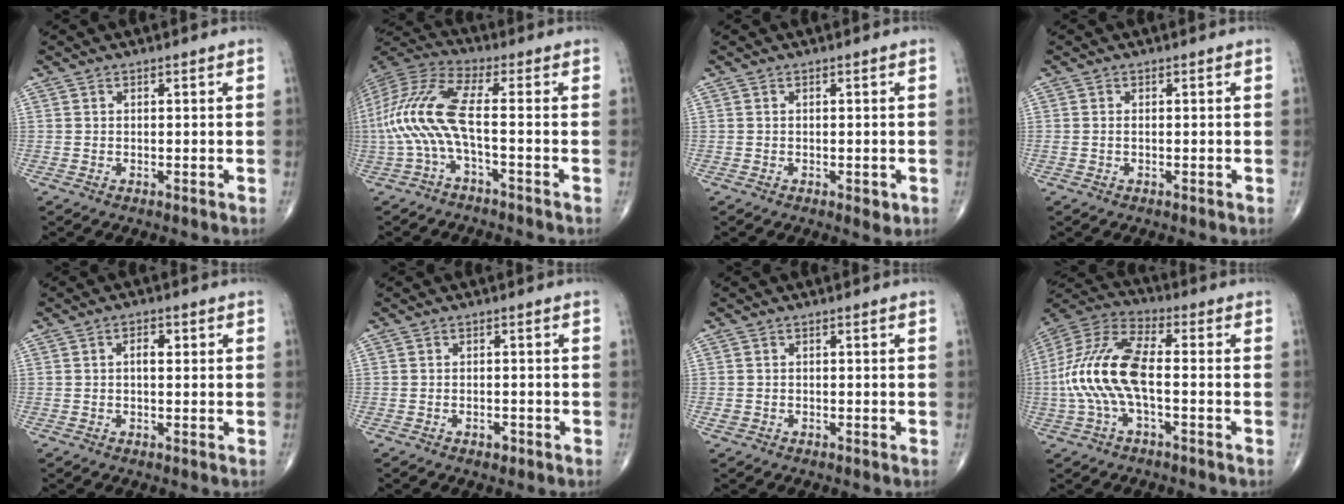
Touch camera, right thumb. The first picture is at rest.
{"total": 13.1, "force": [-2.2, 3.2, 12.5], "torque": [-0.299, 0.042, -0.051]}
{"total": 1.7, "force": [-0.5, 0.8, 1.4], "torque": [-0.013, -0.001, -0.004]}
{"total": 0.6, "force": [-0.1, 0.2, 0.5], "torque": [-0.013, -0.001, 0.000]}
{"total": 2.2, "force": [0.4, 1.2, 1.8], "torque": [-0.028, 0.008, 0.004]}
{"total": 1.3, "force": [-0.8, 0.8, 0.7], "torque": [-0.008, 0.004, -0.011]}
{"total": 0.9, "force": [-0.3, 0.7, 0.3], "torque": [-0.007, 0.003, -0.005]}
{"total": 15.6, "force": [-1.8, 6.3, 14.1], "torque": [-0.316, 0.036, -0.038]}